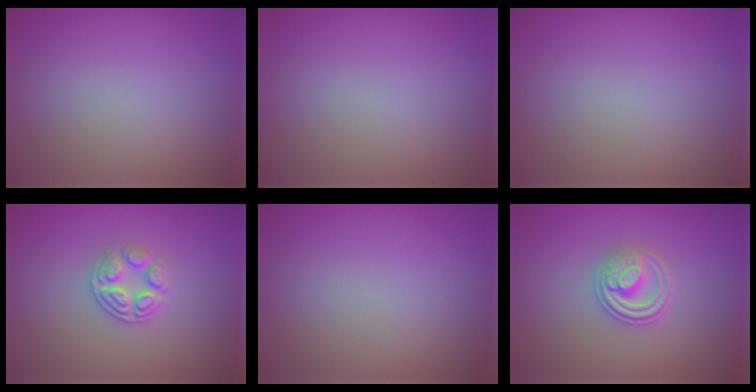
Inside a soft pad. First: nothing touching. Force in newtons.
{"total": 0.0}
{"total": 0.0}
{"total": 2.9, "press": 2.7, "slide": 1.0}
{"total": 0.0}
{"total": 2.8, "press": 2.8, "slide": 0.4}